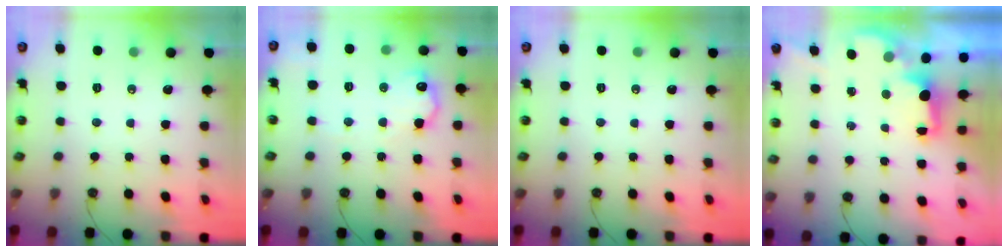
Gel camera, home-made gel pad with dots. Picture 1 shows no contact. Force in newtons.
{"total": 11.3, "press": 11.3, "slide": 0.5}
{"total": 0.0}
{"total": 1.7, "press": 1.6, "slide": 0.6}